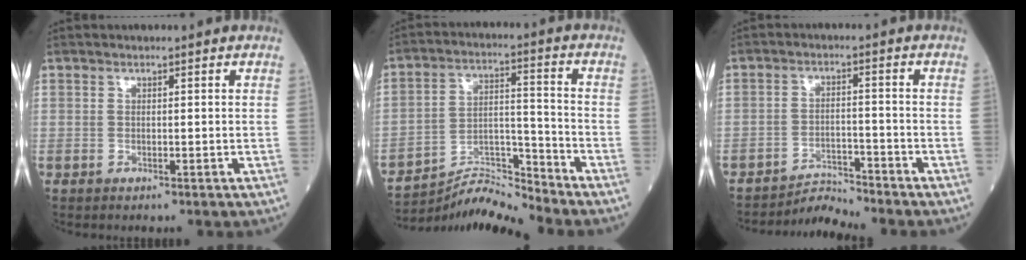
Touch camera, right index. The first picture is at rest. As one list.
[{"total": 8.6, "force": [-8.5, -1.6, -0.1], "torque": [-0.004, 0.032, -0.153]}, {"total": 4.3, "force": [-4.0, -0.9, -1.1], "torque": [0.017, -0.007, -0.066]}]